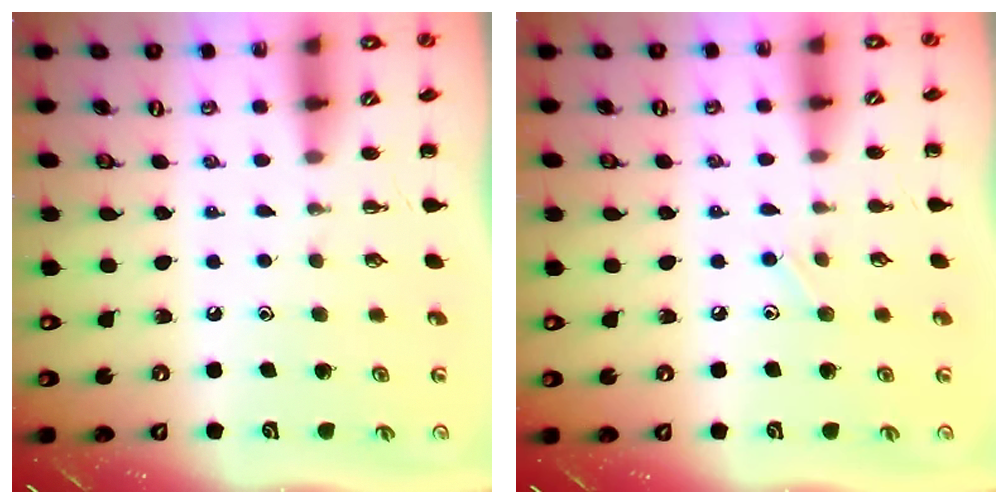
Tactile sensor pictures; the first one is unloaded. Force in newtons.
{"total": 6.6, "press": 6.2, "slide": 2.3}